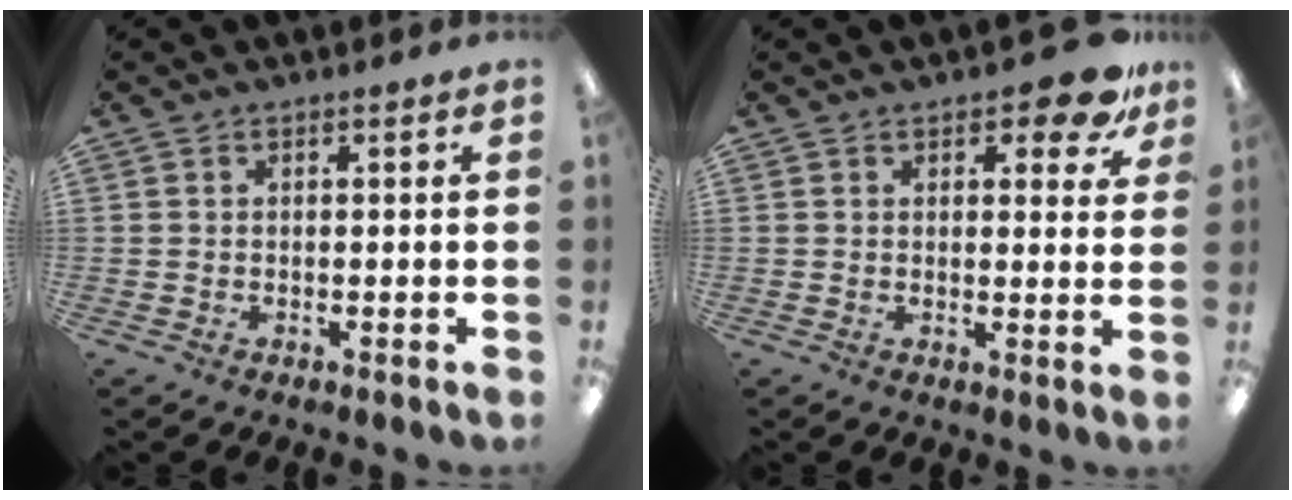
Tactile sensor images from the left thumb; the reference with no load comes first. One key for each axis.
{"total": 8.6, "fx": 5.5, "fy": 3.5, "fz": 5.6, "tx": -0.065, "ty": -0.027, "tz": 0.091}